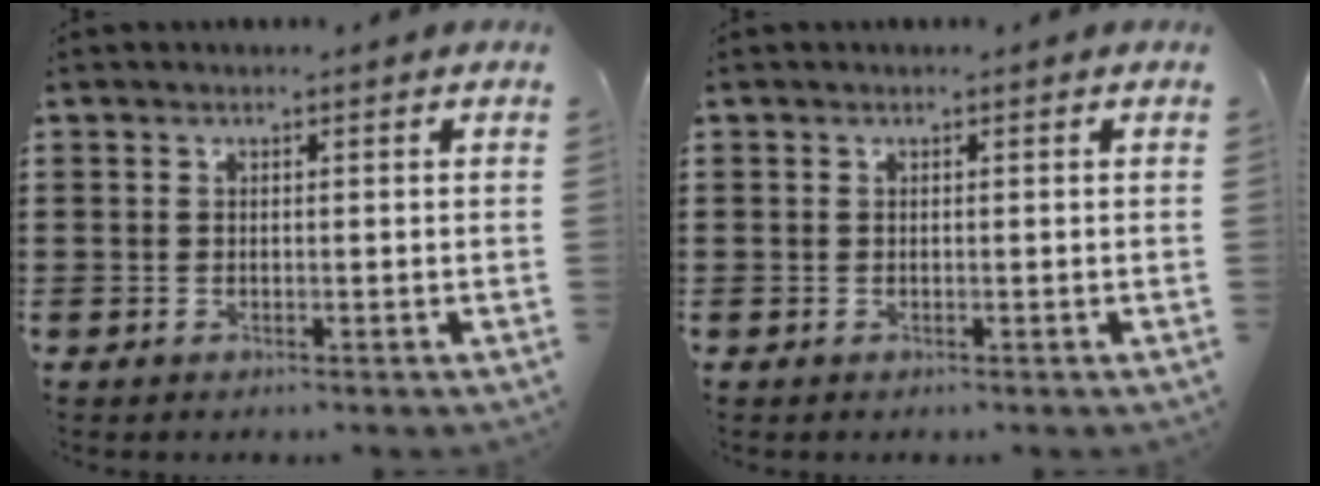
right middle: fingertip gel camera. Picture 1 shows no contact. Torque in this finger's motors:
{"motor_torque": [-0.05, 0.05, 0.02, -0.01]}